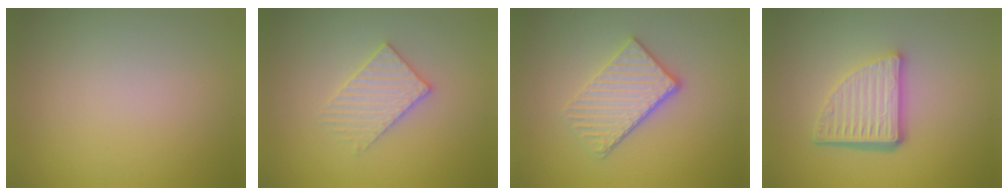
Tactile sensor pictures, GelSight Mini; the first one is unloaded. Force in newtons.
{"total": 3.0, "press": 3.0, "slide": 0.5}
{"total": 3.8, "press": 3.2, "slide": 2.0}
{"total": 5.7, "press": 3.8, "slide": 4.2}